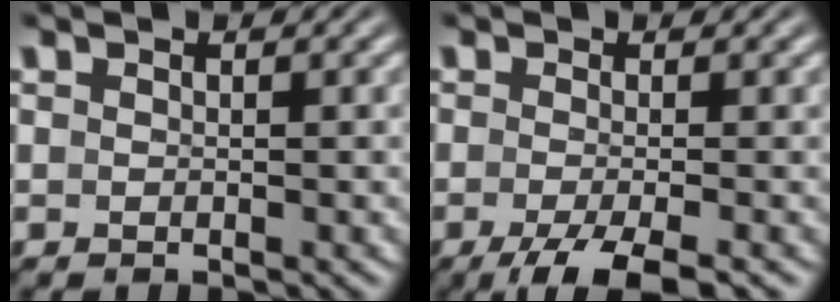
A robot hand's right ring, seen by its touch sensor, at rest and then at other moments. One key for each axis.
{"total": 5.3, "fx": -3.8, "fy": 1.5, "fz": 3.4, "tx": -0.063, "ty": -0.026, "tz": -0.046}